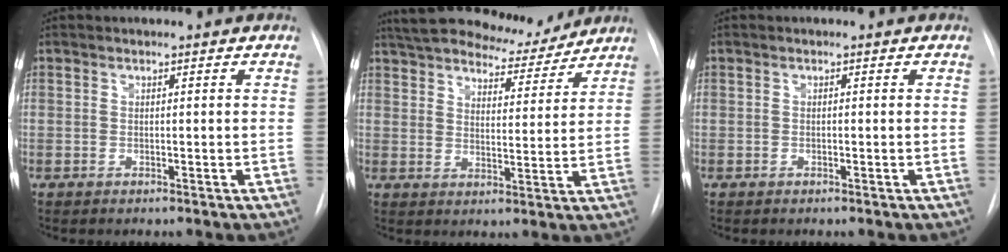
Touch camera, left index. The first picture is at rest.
{"total": 14.7, "force": [13.4, 3.4, 4.9], "torque": [-0.075, 0.005, 0.193]}
{"total": 0.0}